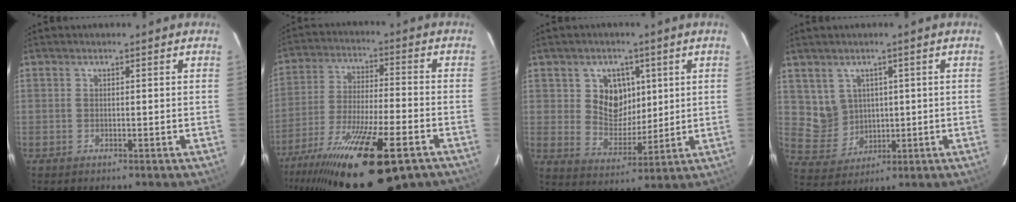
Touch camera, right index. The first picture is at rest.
{"total": 26.1, "force": [-17.3, 6.7, 18.3], "torque": [-0.346, -0.065, -0.277]}
{"total": 8.5, "force": [2.7, 7.2, 3.7], "torque": [-0.068, 0.003, 0.058]}
{"total": 6.6, "force": [2.1, 6.1, 1.4], "torque": [-0.034, 0.005, 0.060]}